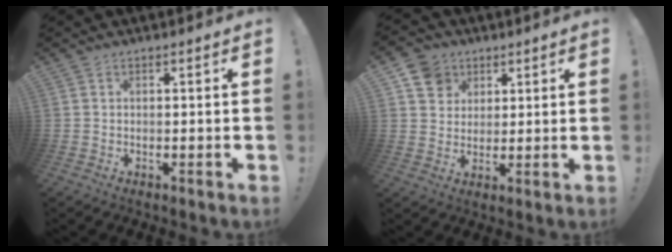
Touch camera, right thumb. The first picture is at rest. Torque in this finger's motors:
{"motor_torque": [0.08, 0.13, 0.55, 0.05, 0.08]}